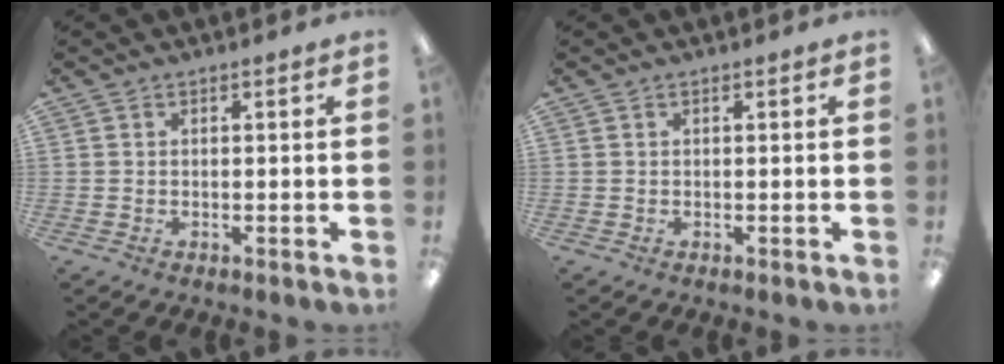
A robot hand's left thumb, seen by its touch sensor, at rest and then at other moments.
{"total": 0.0}